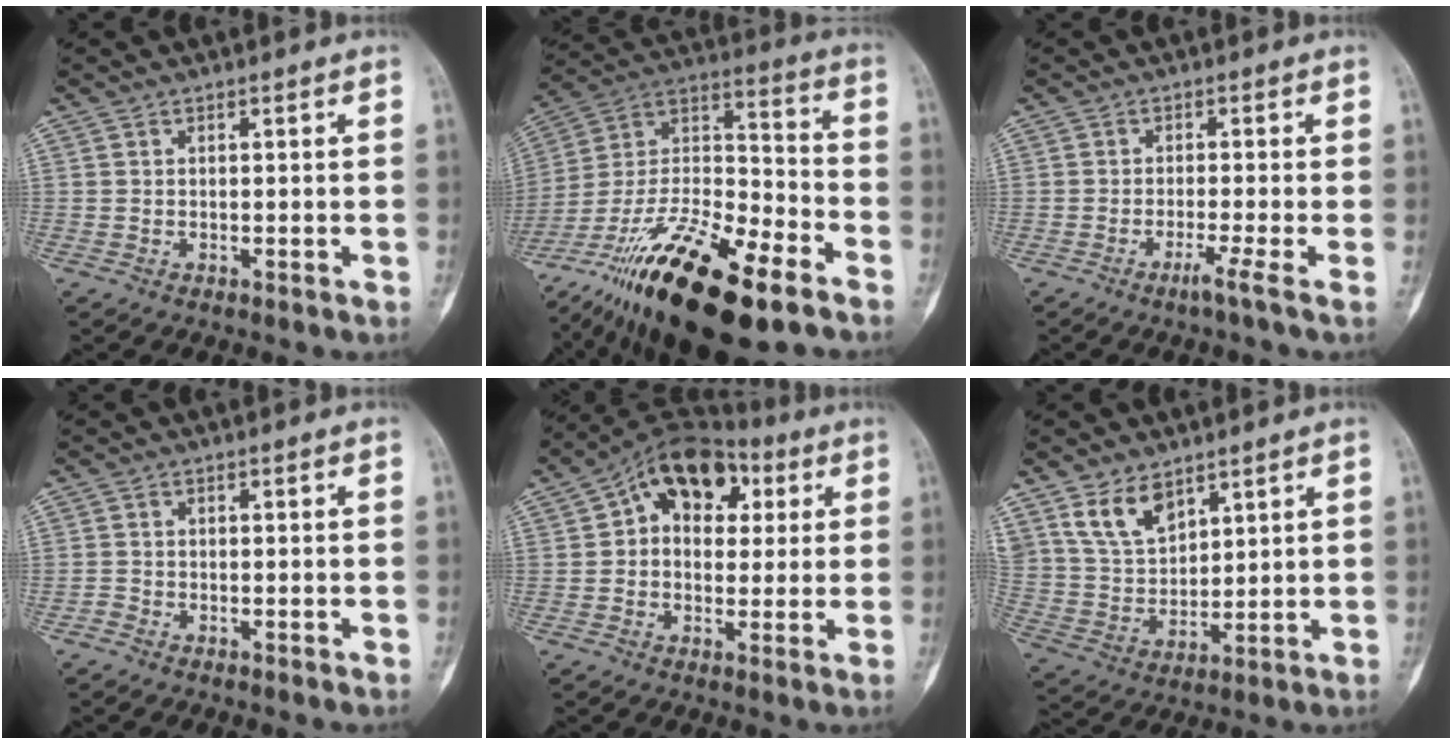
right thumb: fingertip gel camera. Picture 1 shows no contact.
{"total": 29.7, "force": [-18.8, 9.8, 20.8], "torque": [-0.376, 0.049, -0.326]}
{"total": 2.9, "force": [-1.8, -1.0, 2.0], "torque": [-0.046, 0.000, -0.043]}
{"total": 1.3, "force": [-0.9, 0.9, 0.4], "torque": [0.002, 0.003, -0.024]}
{"total": 13.9, "force": [3.7, 9.8, 9.3], "torque": [-0.094, 0.024, 0.048]}
{"total": 9.3, "force": [5.9, 5.4, 4.6], "torque": [-0.065, -0.029, 0.128]}